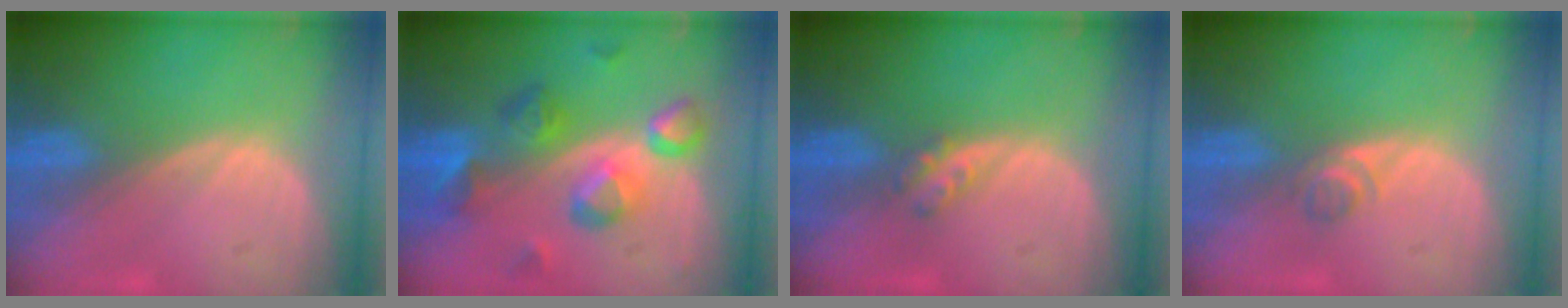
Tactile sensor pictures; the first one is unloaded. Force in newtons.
{"total": 9.5, "press": 8.4, "slide": 4.5}
{"total": 2.5, "press": 2.1, "slide": 1.4}
{"total": 1.9, "press": 1.7, "slide": 0.8}